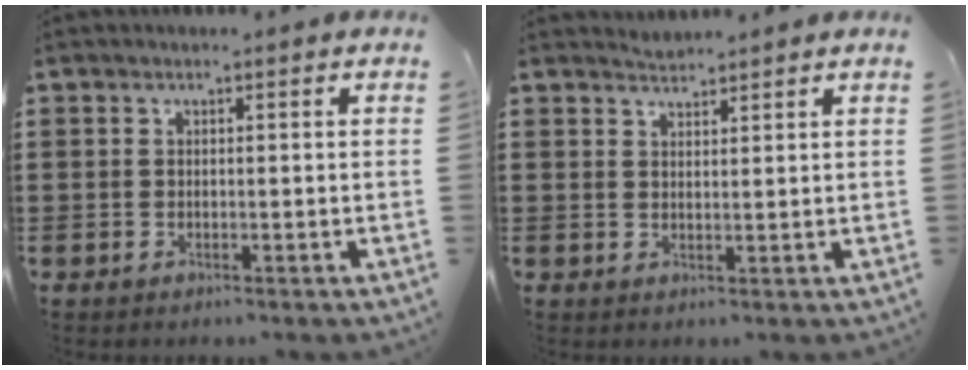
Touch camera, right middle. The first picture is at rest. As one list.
[{"total": 1.6, "force": [1.6, 0.0, -0.3], "torque": [0.001, 0.004, 0.031]}]